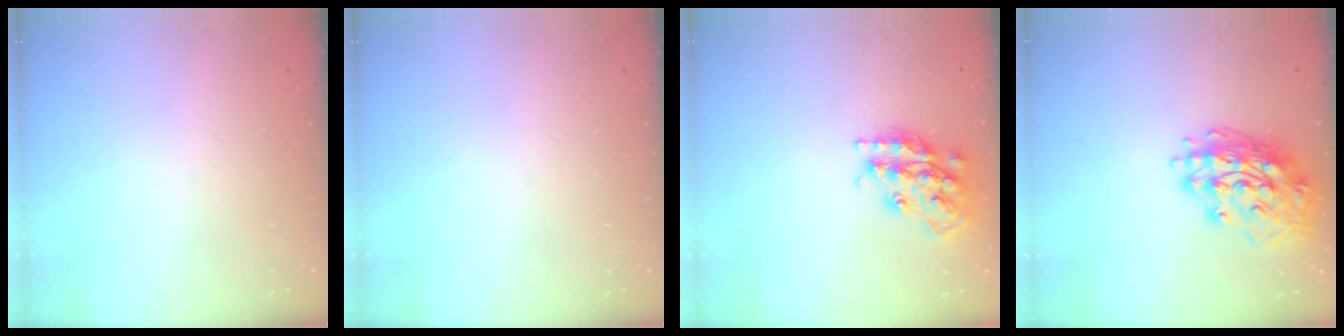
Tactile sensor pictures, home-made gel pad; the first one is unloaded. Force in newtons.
{"total": 0.0}
{"total": 18.6, "press": 18.5, "slide": 1.5}
{"total": 15.7, "press": 15.7, "slide": 1.3}